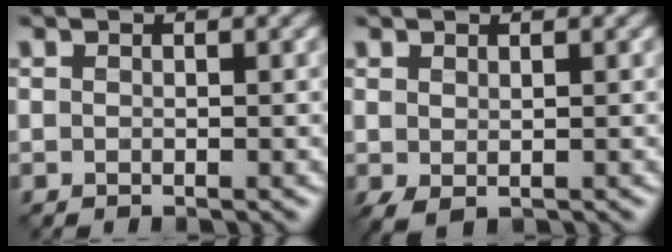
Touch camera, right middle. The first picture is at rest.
{"total": 1.1, "force": [0.0, 0.1, 1.1], "torque": [-0.028, -0.003, 0.001]}